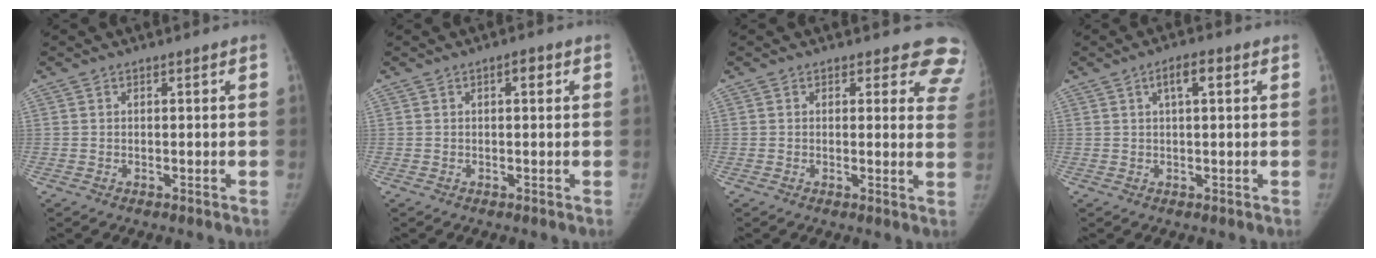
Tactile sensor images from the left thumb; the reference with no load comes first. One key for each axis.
{"total": 1.6, "fx": 0.6, "fy": 0.8, "fz": 1.2, "tx": -0.010, "ty": 0.003, "tz": 0.004}
{"total": 9.4, "fx": 8.3, "fy": 4.2, "fz": 1.8, "tx": 0.044, "ty": -0.040, "tz": 0.052}
{"total": 3.8, "fx": 1.4, "fy": 1.4, "fz": 3.2, "tx": -0.048, "ty": 0.009, "tz": 0.021}